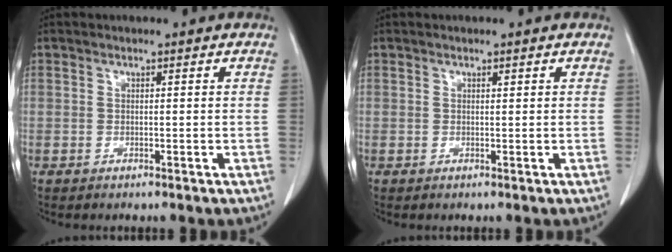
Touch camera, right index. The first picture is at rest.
{"total": 0.0}